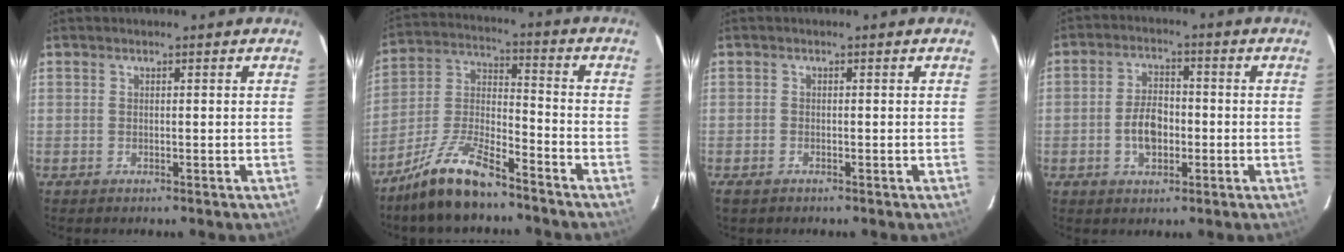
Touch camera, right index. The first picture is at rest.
{"total": 13.2, "force": [-10.0, 3.6, 7.9], "torque": [-0.176, 0.008, -0.191]}
{"total": 1.6, "force": [-1.2, 0.8, 0.7], "torque": [-0.019, -0.004, -0.024]}
{"total": 6.5, "force": [-1.6, 4.0, 4.8], "torque": [-0.094, 0.011, -0.023]}